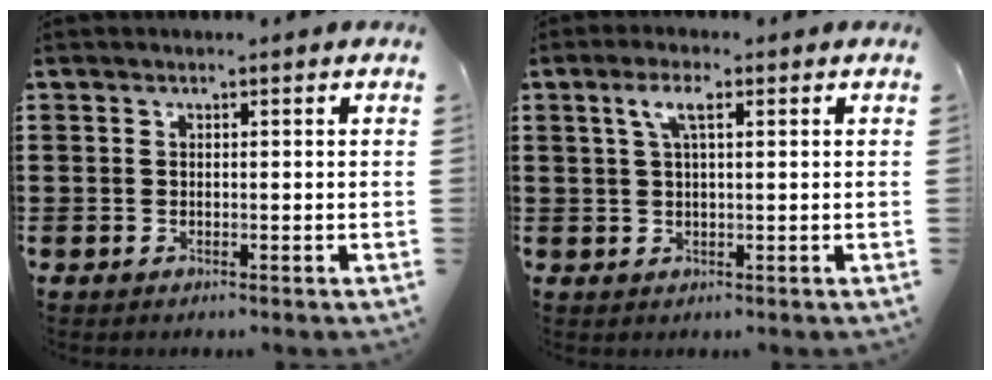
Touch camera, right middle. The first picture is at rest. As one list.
[{"total": 3.9, "force": [1.7, 1.1, 3.4], "torque": [-0.073, 0.010, 0.026]}]